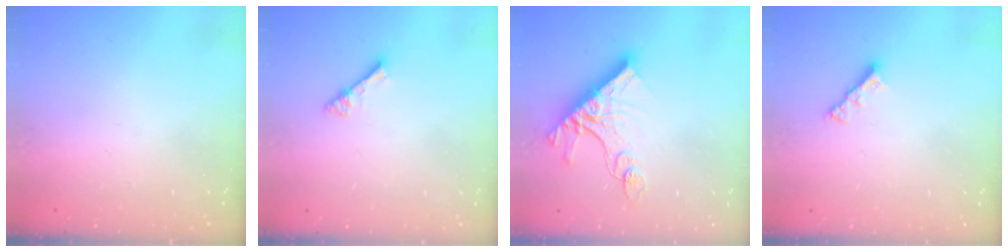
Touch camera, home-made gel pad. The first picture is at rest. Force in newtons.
{"total": 2.8, "press": 2.8, "slide": 0.3}
{"total": 13.3, "press": 13.3, "slide": 1.1}
{"total": 3.4, "press": 3.4, "slide": 0.2}